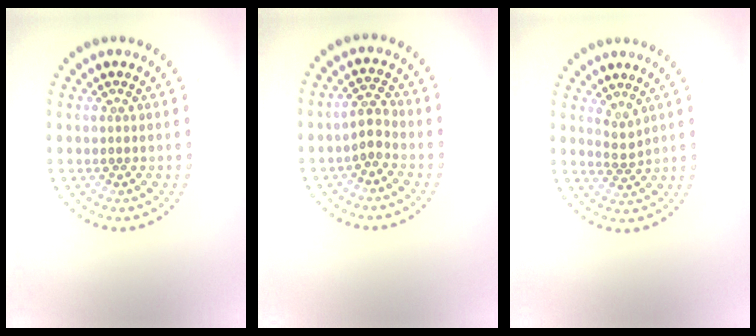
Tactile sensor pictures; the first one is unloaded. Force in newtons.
{"total": 1.8, "press": 1.5, "slide": 0.9}
{"total": 1.3, "press": 0.9, "slide": 1.0}